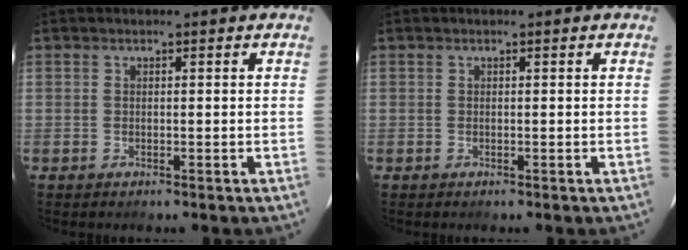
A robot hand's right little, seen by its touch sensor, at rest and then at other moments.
{"total": 0.0}